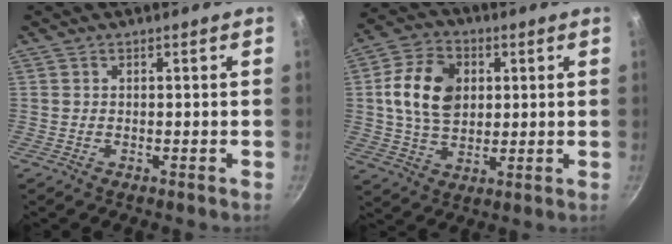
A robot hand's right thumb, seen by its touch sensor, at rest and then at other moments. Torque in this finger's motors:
{"motor_torque": [2.45, 2.56, 1.17, -0.72, 0.74]}